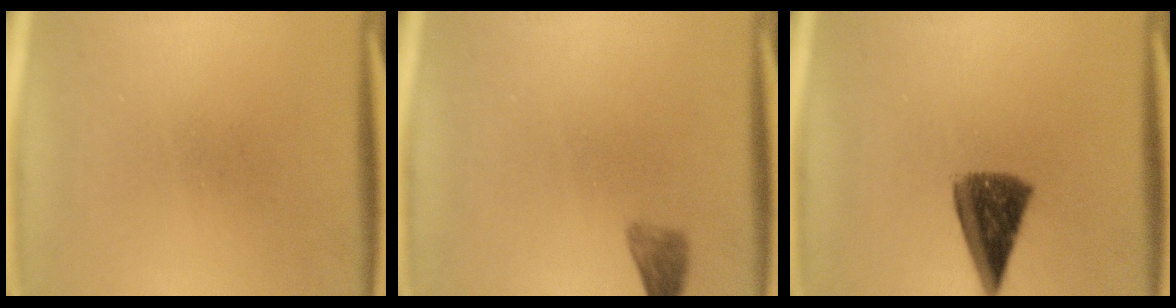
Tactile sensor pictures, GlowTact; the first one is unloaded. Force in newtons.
{"total": 2.1}
{"total": 8.8}